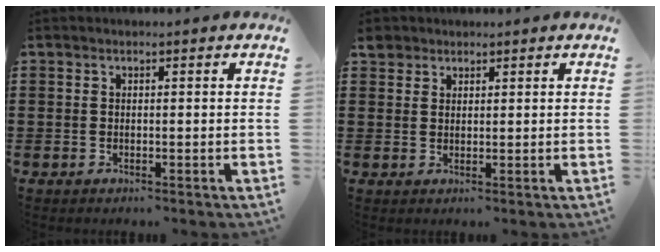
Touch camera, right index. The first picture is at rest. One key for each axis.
{"total": 2.3, "fx": 1.8, "fy": 1.4, "fz": 0.1, "tx": -0.009, "ty": 0.011, "tz": 0.036}